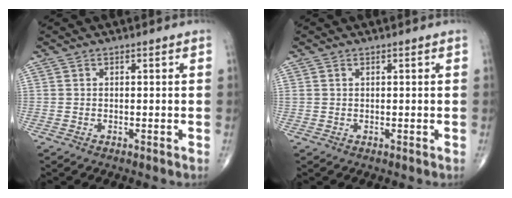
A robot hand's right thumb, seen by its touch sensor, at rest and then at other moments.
{"total": 0.5, "force": [0.3, 0.3, 0.3], "torque": [-0.006, 0.007, 0.008]}